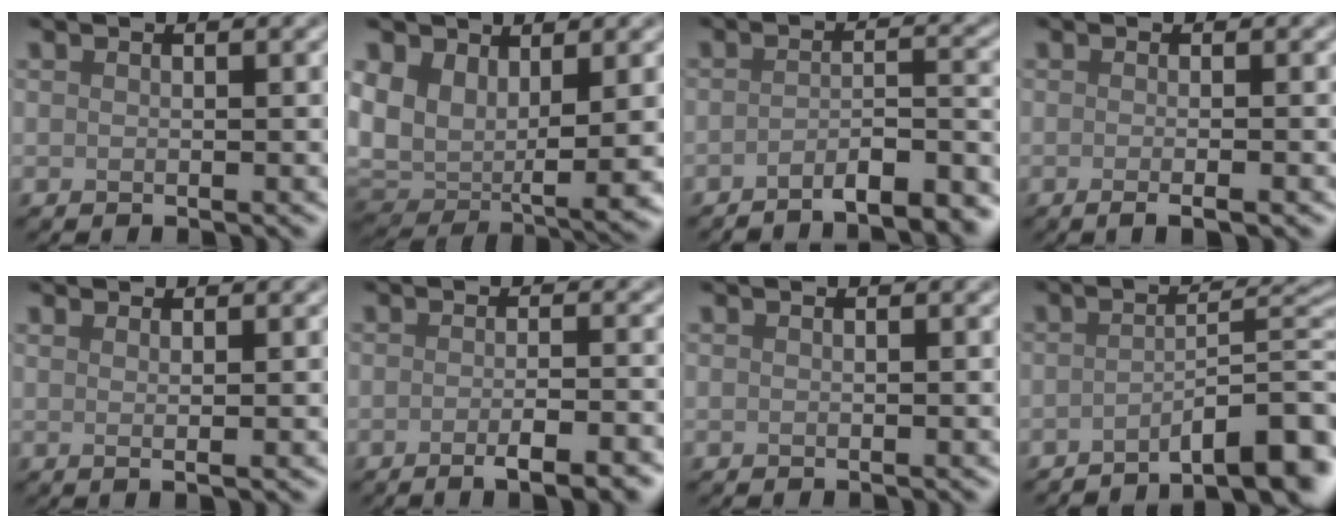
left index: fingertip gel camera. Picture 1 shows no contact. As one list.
[{"total": 8.2, "force": [1.1, 5.2, 6.3], "torque": [-0.139, -0.023, 0.024]}, {"total": 6.7, "force": [-5.0, 1.6, 4.2], "torque": [-0.049, 0.009, -0.073]}, {"total": 2.6, "force": [-0.7, 1.0, 2.4], "torque": [-0.013, 0.000, -0.015]}, {"total": 1.7, "force": [0.7, 0.6, 1.4], "torque": [-0.022, -0.004, -0.001]}, {"total": 4.9, "force": [-2.6, 1.3, 4.0], "torque": [-0.045, 0.007, -0.035]}, {"total": 0.0}, {"total": 7.8, "force": [-4.6, 1.8, 6.0], "torque": [-0.063, 0.016, -0.072]}]